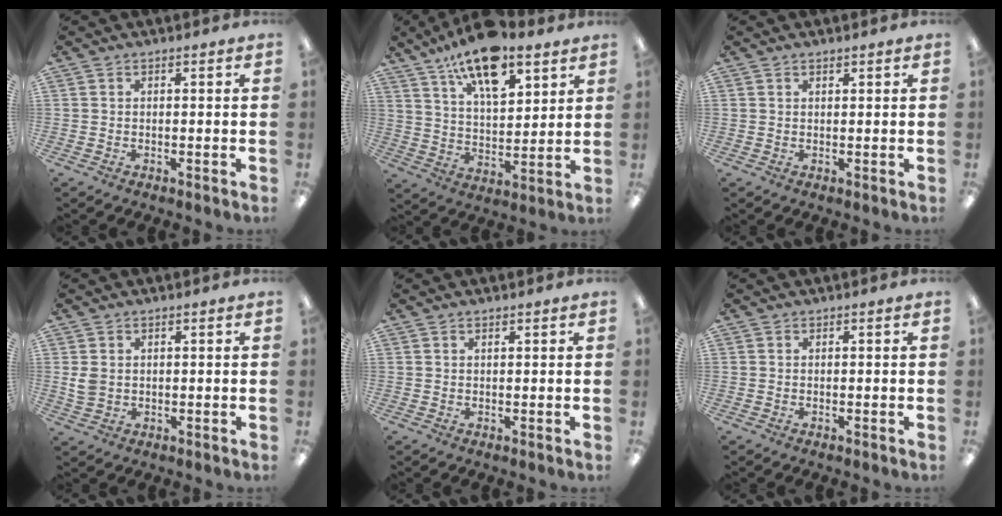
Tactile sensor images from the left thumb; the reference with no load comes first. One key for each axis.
{"total": 16.5, "fx": 11.6, "fy": 6.8, "fz": 9.6, "tx": -0.156, "ty": -0.057, "tz": 0.199}
{"total": 1.0, "fx": 0.8, "fy": 0.3, "fz": 0.5, "tx": -0.010, "ty": 0.000, "tz": 0.014}
{"total": 3.3, "fx": 0.7, "fy": 2.5, "fz": 2.0, "tx": -0.039, "ty": 0.006, "tz": 0.015}
{"total": 0.8, "fx": 0.6, "fy": 0.2, "fz": 0.5, "tx": -0.009, "ty": 0.002, "tz": 0.010}
{"total": 0.0}